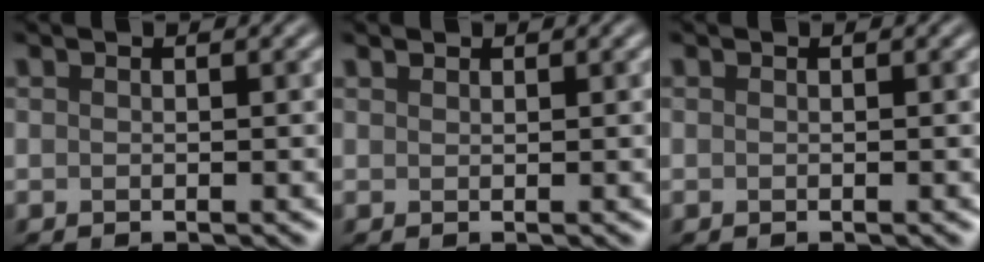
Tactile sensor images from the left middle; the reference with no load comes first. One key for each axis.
{"total": 0.6, "fx": 0.6, "fy": 0.2, "fz": 0.1, "tx": -0.005, "ty": 0.000, "tz": 0.013}
{"total": 0.0}